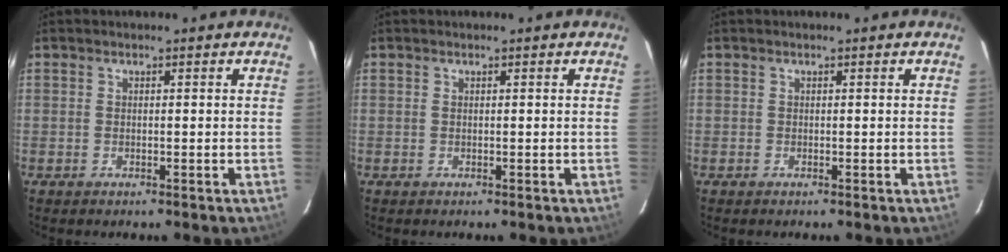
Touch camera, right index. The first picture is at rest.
{"total": 0.0}
{"total": 0.0}